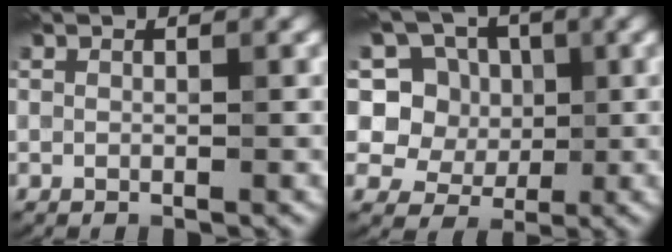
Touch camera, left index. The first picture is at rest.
{"total": 6.9, "force": [2.1, 6.0, 2.5], "torque": [-0.042, 0.005, 0.025]}